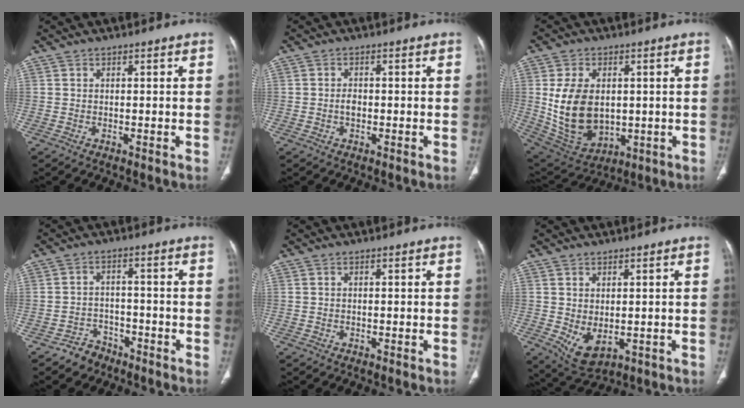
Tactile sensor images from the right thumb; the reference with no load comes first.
{"total": 1.6, "force": [-0.3, 1.0, 1.2], "torque": [-0.019, 0.003, -0.006]}
{"total": 15.2, "force": [0.7, 10.2, 11.2], "torque": [-0.187, -0.010, 0.041]}
{"total": 4.6, "force": [-3.6, 2.8, 0.3], "torque": [0.005, 0.031, -0.062]}
{"total": 0.0}
{"total": 5.9, "force": [-0.8, 3.3, 4.8], "torque": [-0.078, -0.007, 0.008]}